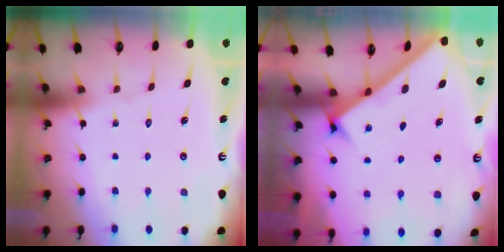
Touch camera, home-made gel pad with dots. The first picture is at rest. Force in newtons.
{"total": 2.4, "press": 2.4, "slide": 0.2}